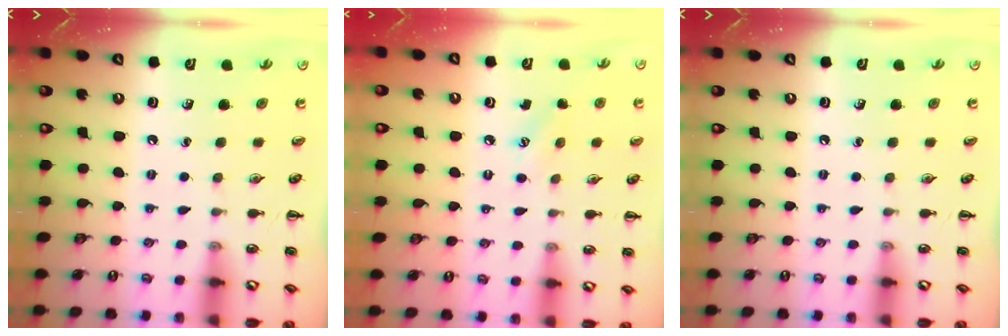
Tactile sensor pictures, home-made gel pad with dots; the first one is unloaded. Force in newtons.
{"total": 5.2, "press": 5.0, "slide": 1.4}
{"total": 0.0}